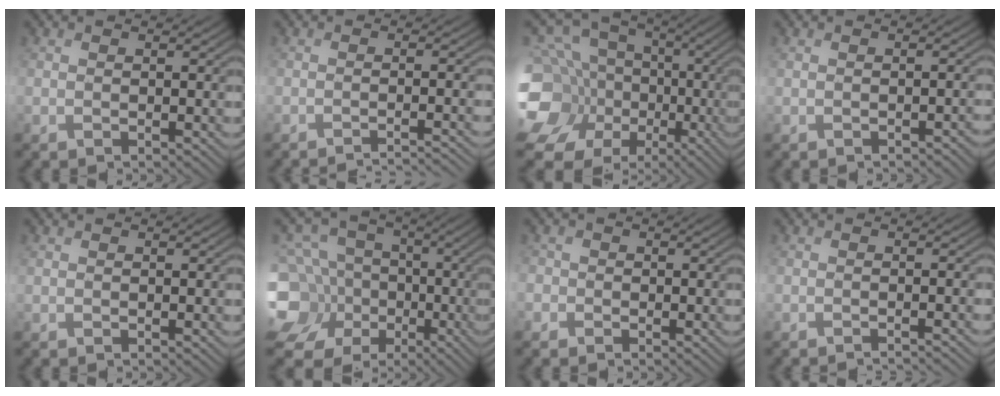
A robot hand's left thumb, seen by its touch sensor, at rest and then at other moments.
{"total": 3.1, "force": [-2.5, 0.3, 1.9], "torque": [-0.019, 0.002, -0.047]}
{"total": 20.6, "force": [-4.7, 17.7, 9.5], "torque": [-0.244, 0.007, -0.081]}
{"total": 1.1, "force": [-0.8, 0.3, 0.6], "torque": [-0.007, 0.000, -0.012]}
{"total": 0.0}
{"total": 17.9, "force": [-5.3, 15.3, 7.7], "torque": [-0.256, -0.002, -0.085]}
{"total": 2.3, "force": [-0.8, 2.1, 0.2], "torque": [-0.006, -0.001, -0.029]}
{"total": 1.7, "force": [-1.3, 0.3, 1.0], "torque": [-0.002, -0.001, -0.029]}